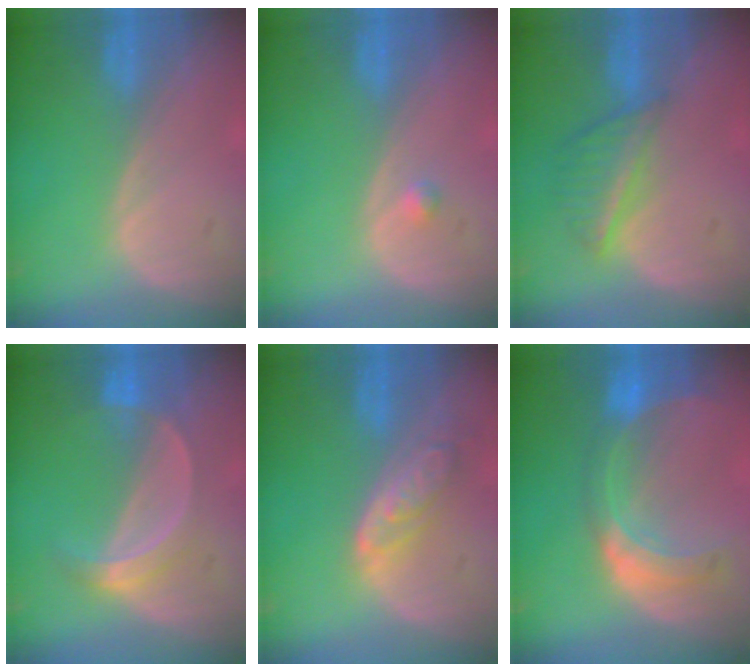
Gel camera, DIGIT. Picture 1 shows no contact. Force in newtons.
{"total": 0.8, "press": 0.8, "slide": 0.1}
{"total": 5.6, "press": 5.2, "slide": 2.1}
{"total": 5.3, "press": 4.8, "slide": 2.3}
{"total": 6.3, "press": 5.6, "slide": 2.9}
{"total": 8.2, "press": 7.3, "slide": 3.8}